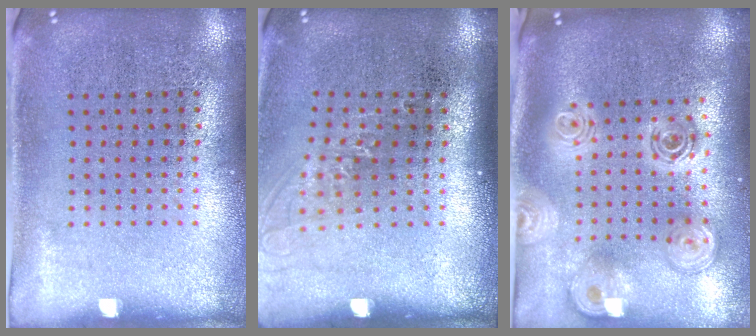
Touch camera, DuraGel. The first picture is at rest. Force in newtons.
{"total": 1.3, "press": 1.0, "slide": 0.8}
{"total": 2.6, "press": 2.0, "slide": 1.7}